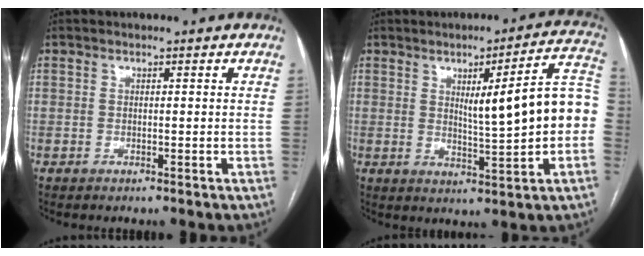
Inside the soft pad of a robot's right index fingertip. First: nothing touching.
{"total": 12.2, "force": [0.3, 0.9, 12.2], "torque": [-0.160, 0.022, 0.008]}